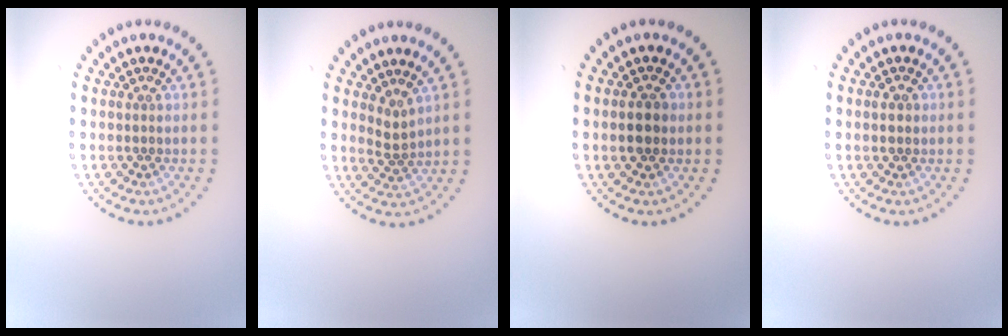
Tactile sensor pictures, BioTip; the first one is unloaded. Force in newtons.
{"total": 1.5, "press": 1.0, "slide": 1.2}
{"total": 2.3, "press": 2.2, "slide": 0.1}
{"total": 0.9, "press": 0.8, "slide": 0.3}